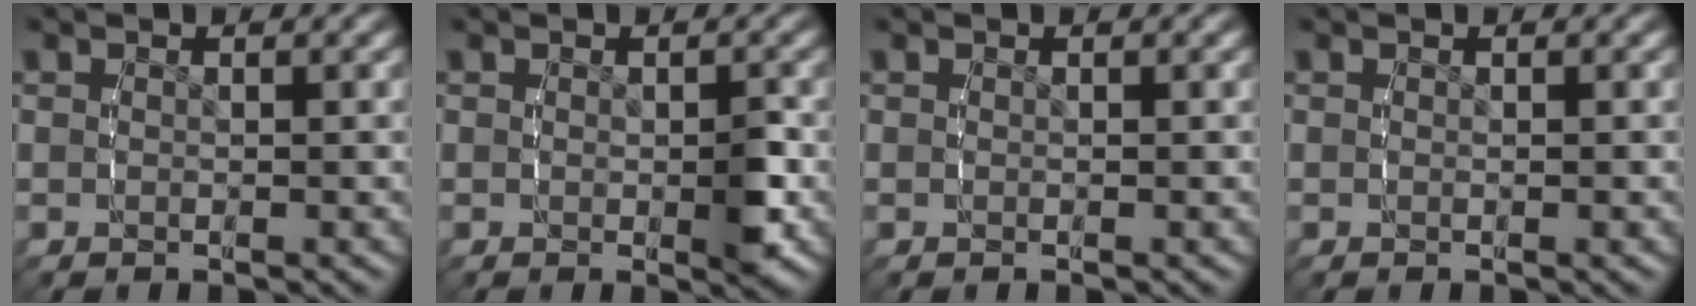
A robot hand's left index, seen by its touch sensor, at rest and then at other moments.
{"total": 1.5, "force": [-0.3, 0.6, 1.4], "torque": [-0.016, -0.006, 0.000]}
{"total": 0.0}
{"total": 0.0}